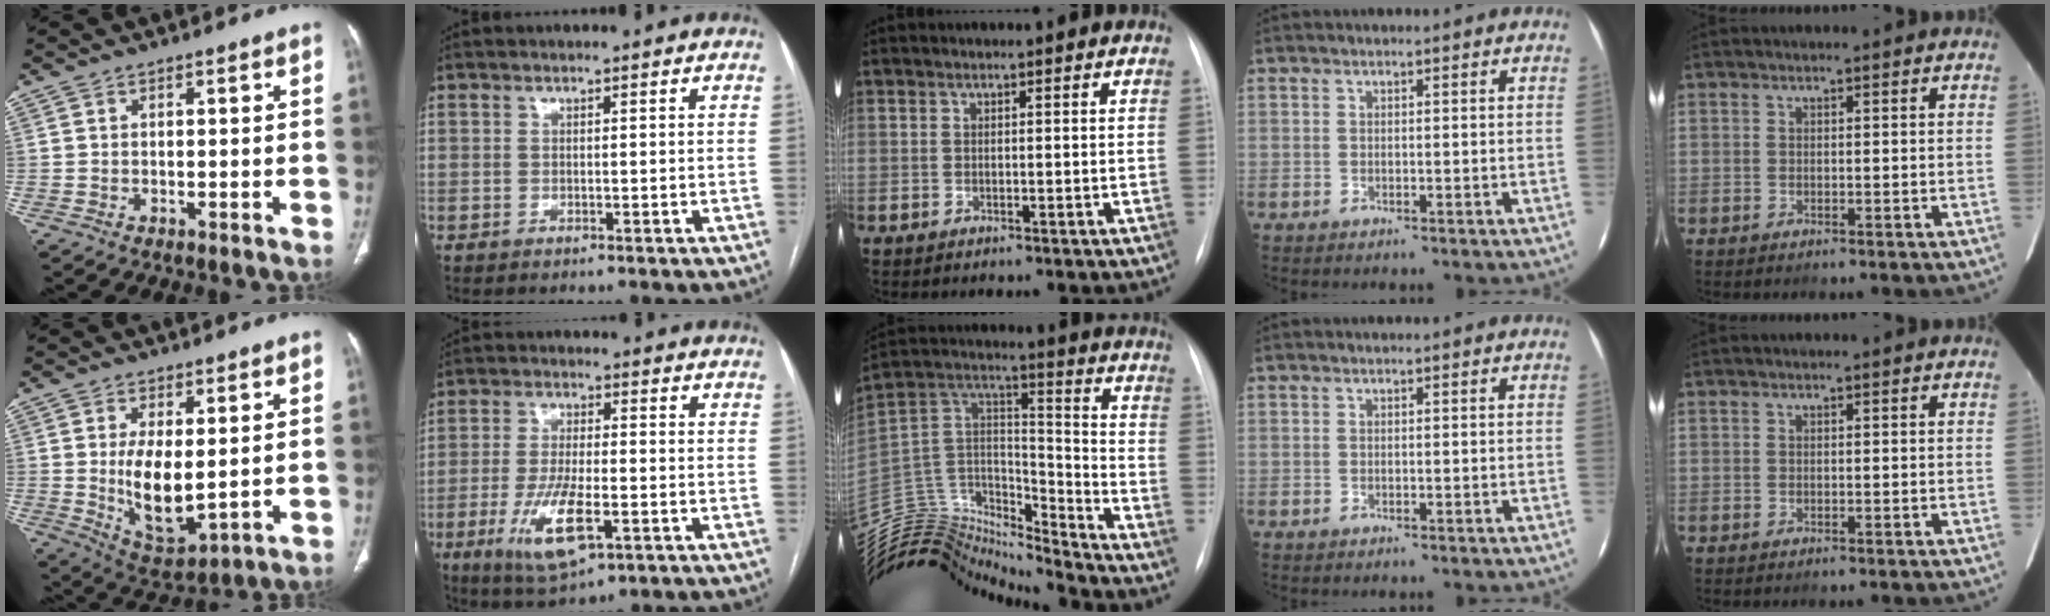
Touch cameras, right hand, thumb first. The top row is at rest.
{"thumb": {"total": 10.4, "force": [0.2, 4.9, 9.1], "torque": [-0.150, -0.025, 0.022]}, "index": {"total": 10.2, "force": [-3.8, 3.1, 9.0], "torque": [-0.181, -0.016, -0.061]}, "middle": {"total": 19.7, "force": [-19.3, 2.8, 2.7], "torque": [-0.056, 0.069, -0.333]}}